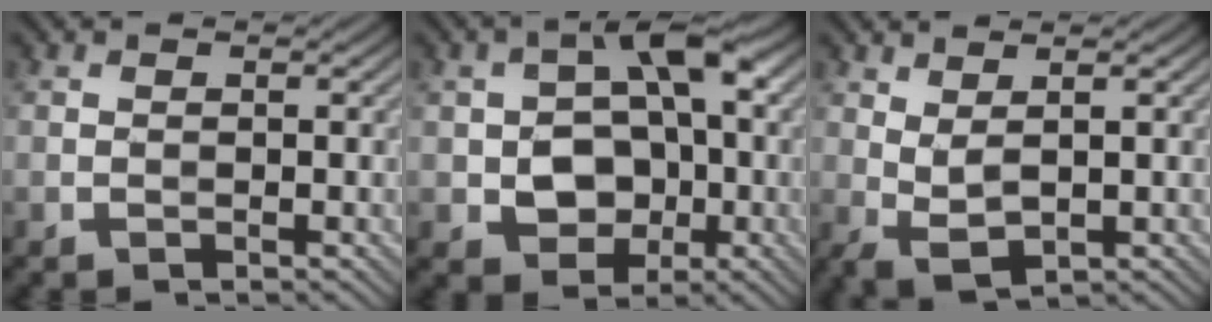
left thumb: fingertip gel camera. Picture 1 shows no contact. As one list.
[{"total": 8.4, "force": [-1.1, 6.1, 5.8], "torque": [-0.092, 0.003, -0.026]}, {"total": 2.8, "force": [1.3, 0.8, 2.4], "torque": [-0.063, -0.003, 0.030]}]